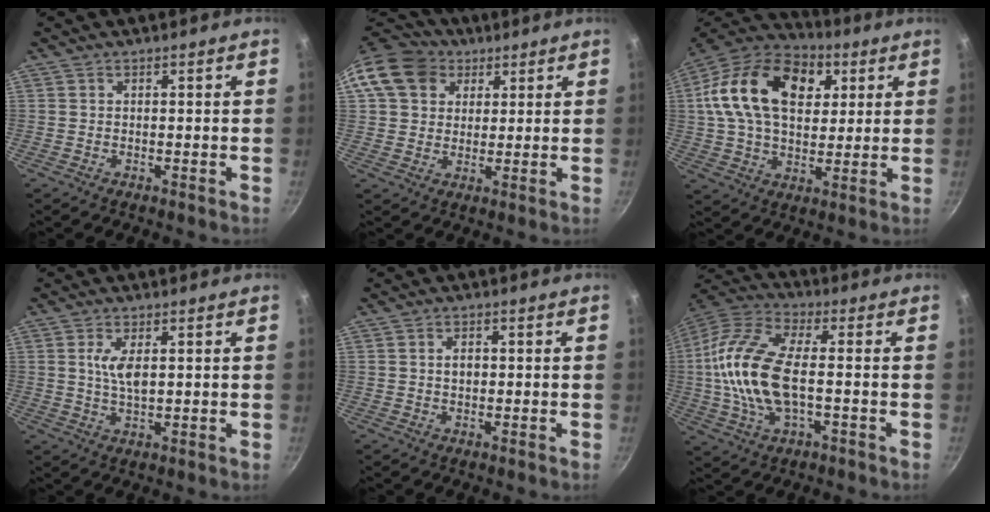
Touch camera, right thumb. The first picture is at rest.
{"total": 12.9, "force": [4.9, 10.4, 5.9], "torque": [-0.095, 0.015, 0.077]}
{"total": 23.4, "force": [6.6, 15.3, 16.4], "torque": [-0.270, 0.009, 0.099]}
{"total": 4.9, "force": [1.1, 2.0, 4.3], "torque": [-0.080, -0.005, 0.022]}
{"total": 2.1, "force": [0.1, 1.4, 1.5], "torque": [-0.017, 0.005, 0.003]}
{"total": 17.9, "force": [-1.1, 8.6, 15.6], "torque": [-0.317, 0.027, -0.037]}